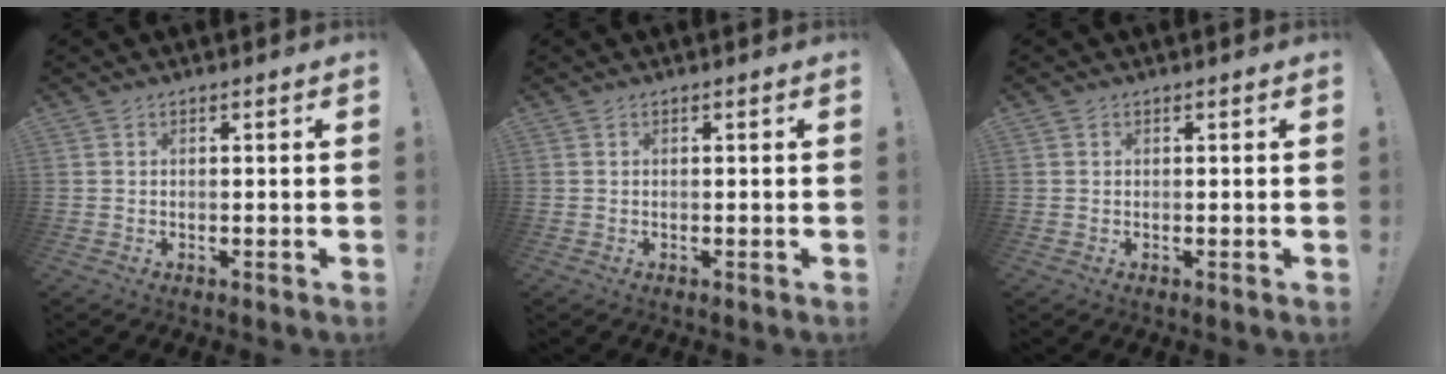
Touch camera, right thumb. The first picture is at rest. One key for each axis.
{"total": 0.0}
{"total": 0.0}